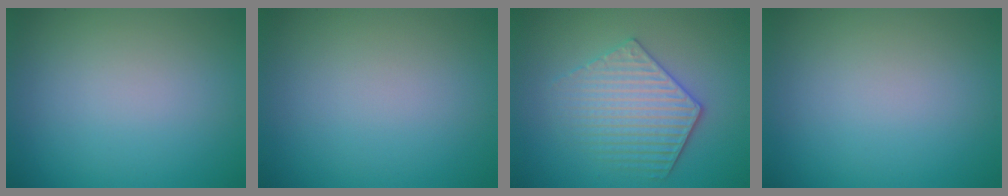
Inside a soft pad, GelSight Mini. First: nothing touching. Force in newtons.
{"total": 0.0}
{"total": 4.1, "press": 3.8, "slide": 1.4}
{"total": 0.0}